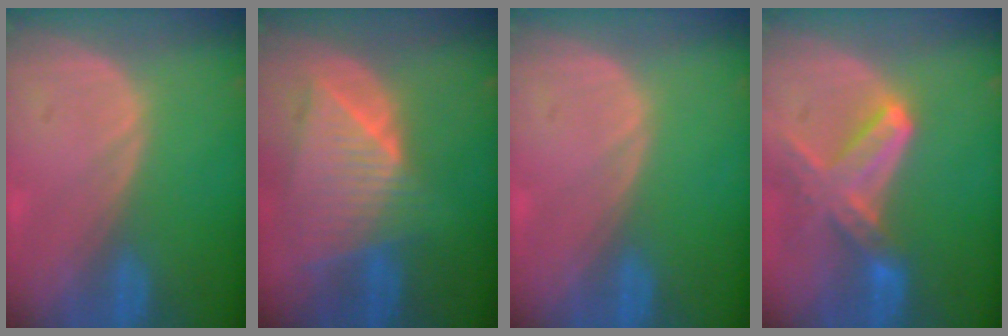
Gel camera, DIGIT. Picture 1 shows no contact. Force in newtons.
{"total": 9.0, "press": 8.0, "slide": 4.1}
{"total": 0.0}
{"total": 7.7, "press": 6.9, "slide": 3.6}